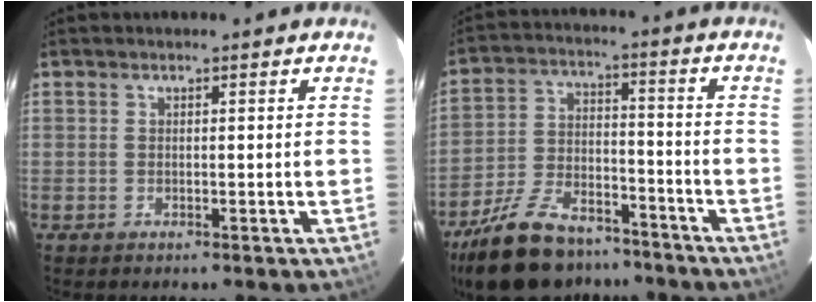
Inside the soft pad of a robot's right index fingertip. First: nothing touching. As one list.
[{"total": 20.3, "force": [-15.7, 8.6, 9.4], "torque": [-0.202, -0.001, -0.250]}]